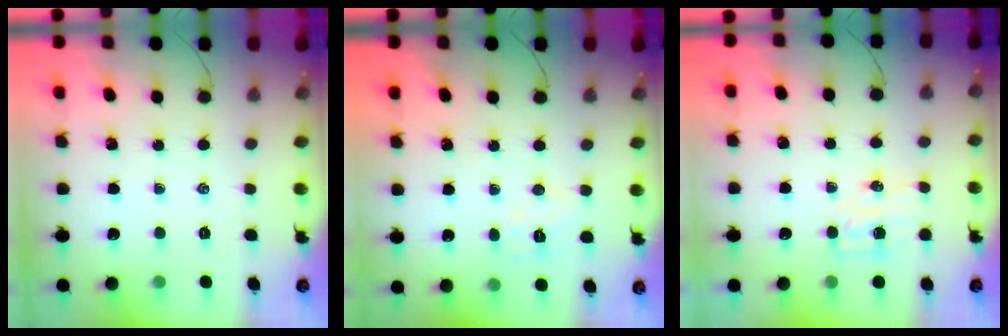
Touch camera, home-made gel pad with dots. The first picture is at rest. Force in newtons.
{"total": 6.2, "press": 6.1, "slide": 0.9}
{"total": 4.7, "press": 4.7, "slide": 0.5}